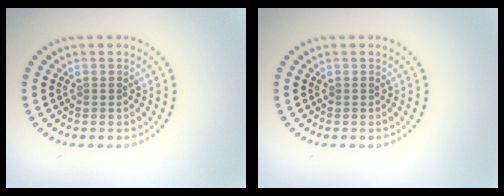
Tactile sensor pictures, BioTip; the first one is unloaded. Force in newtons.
{"total": 0.0}